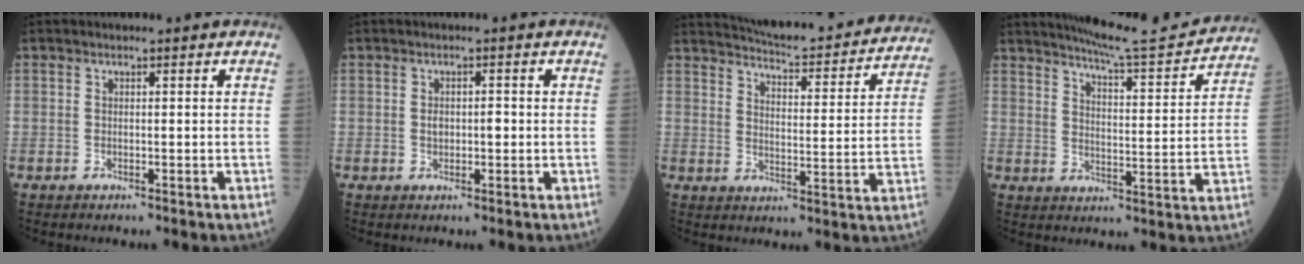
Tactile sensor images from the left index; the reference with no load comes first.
{"total": 2.0, "force": [-0.1, 1.1, 1.7], "torque": [-0.026, 0.008, 0.000]}
{"total": 22.8, "force": [21.2, 3.1, 7.8], "torque": [-0.108, -0.035, 0.261]}
{"total": 14.6, "force": [13.9, 0.3, 4.3], "torque": [-0.066, -0.021, 0.183]}